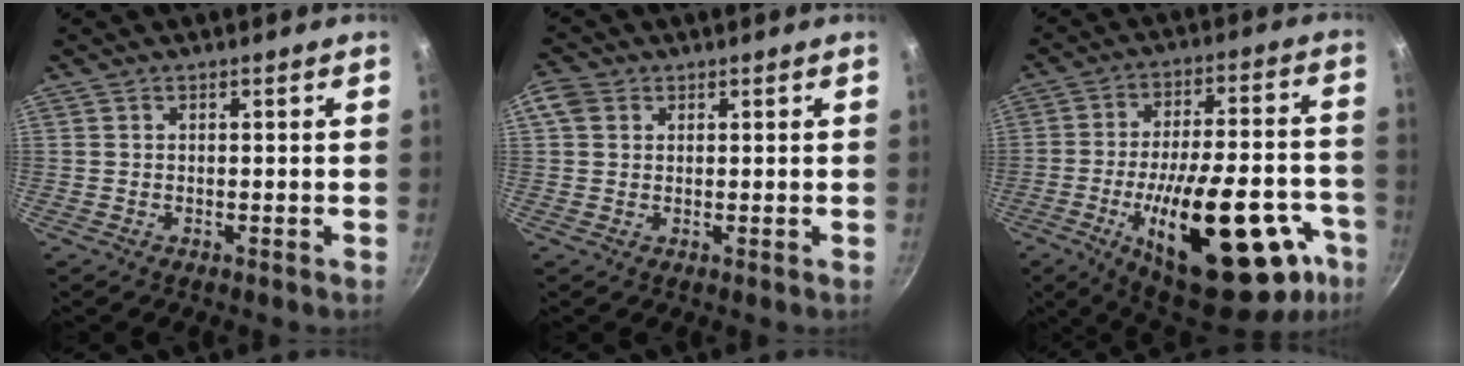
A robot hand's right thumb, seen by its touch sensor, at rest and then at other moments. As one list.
[{"total": 3.8, "force": [1.2, 3.0, 1.9], "torque": [-0.032, 0.003, 0.016]}, {"total": 31.7, "force": [-12.6, 13.0, 26.0], "torque": [-0.333, 0.046, -0.176]}]